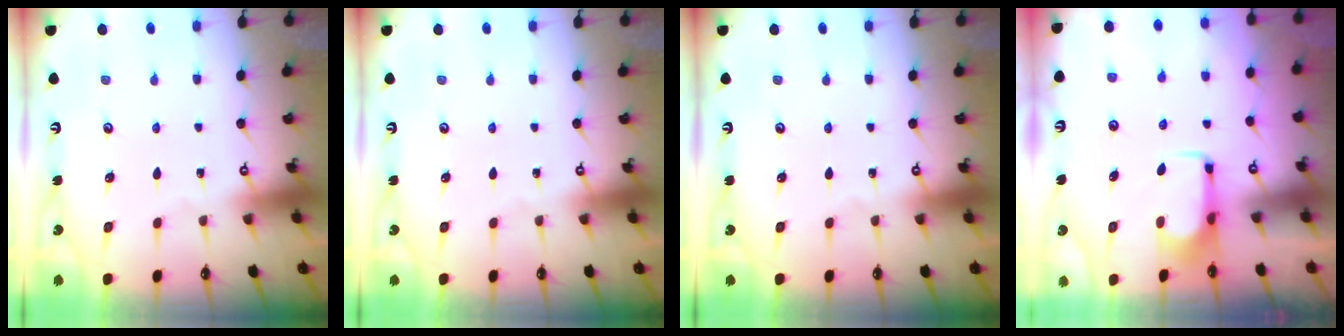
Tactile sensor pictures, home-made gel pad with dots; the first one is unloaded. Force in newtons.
{"total": 0.0}
{"total": 0.0}
{"total": 2.0, "press": 2.0, "slide": 0.2}